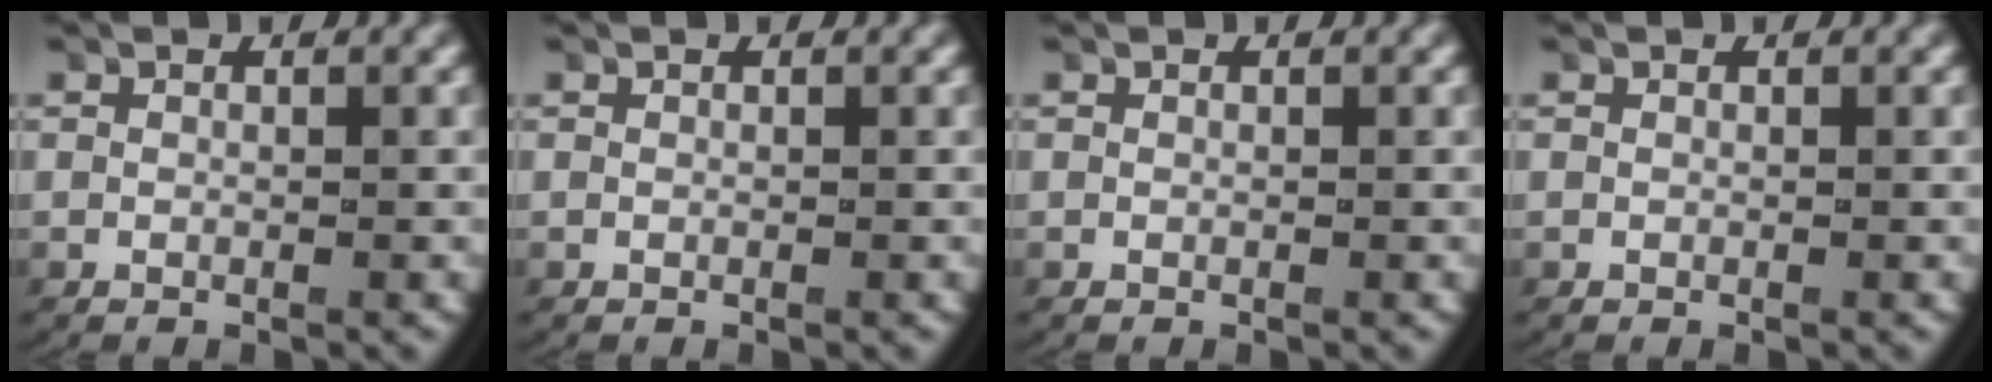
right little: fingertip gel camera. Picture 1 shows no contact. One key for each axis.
{"total": 0.0}
{"total": 0.0}
{"total": 0.0}